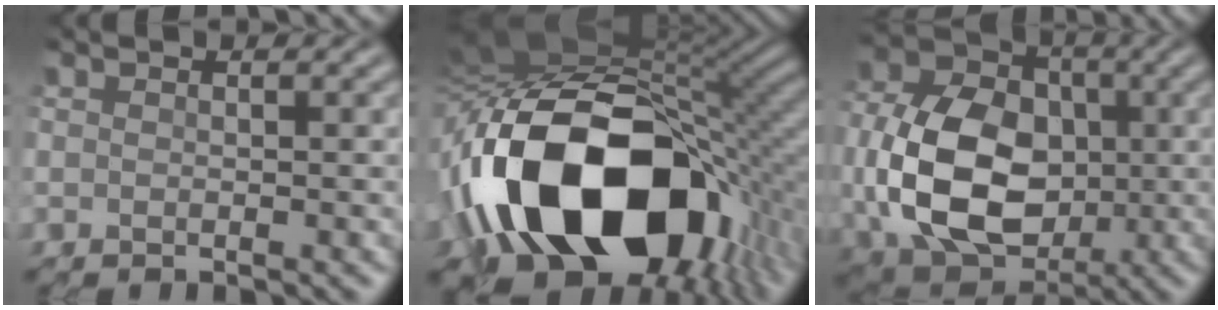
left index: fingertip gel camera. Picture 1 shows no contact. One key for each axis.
{"total": 18.4, "fx": -5.5, "fy": 10.8, "fz": 13.9, "tx": -0.272, "ty": -0.020, "tz": -0.073}
{"total": 12.5, "fx": -1.5, "fy": 8.9, "fz": 8.6, "tx": -0.197, "ty": -0.015, "tz": -0.024}